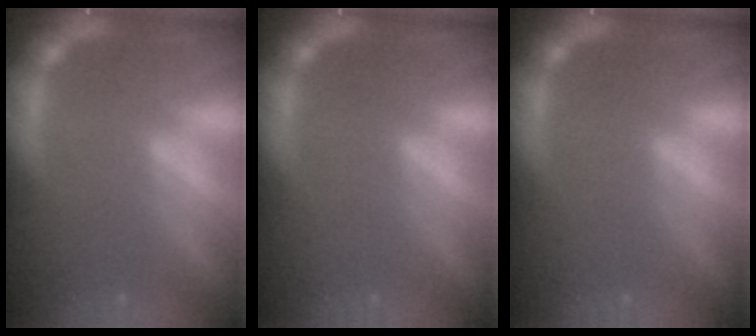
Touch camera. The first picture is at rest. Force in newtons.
{"total": 0.0}
{"total": 0.0}